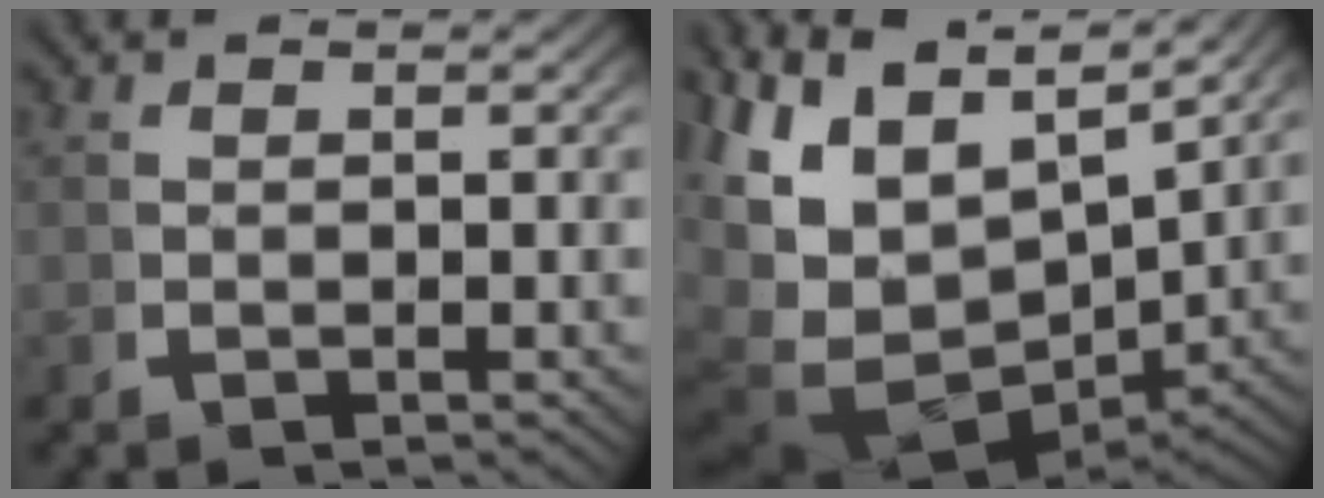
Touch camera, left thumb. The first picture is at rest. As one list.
[{"total": 15.2, "force": [-0.2, 10.9, 10.6], "torque": [-0.237, -0.057, 0.016]}]